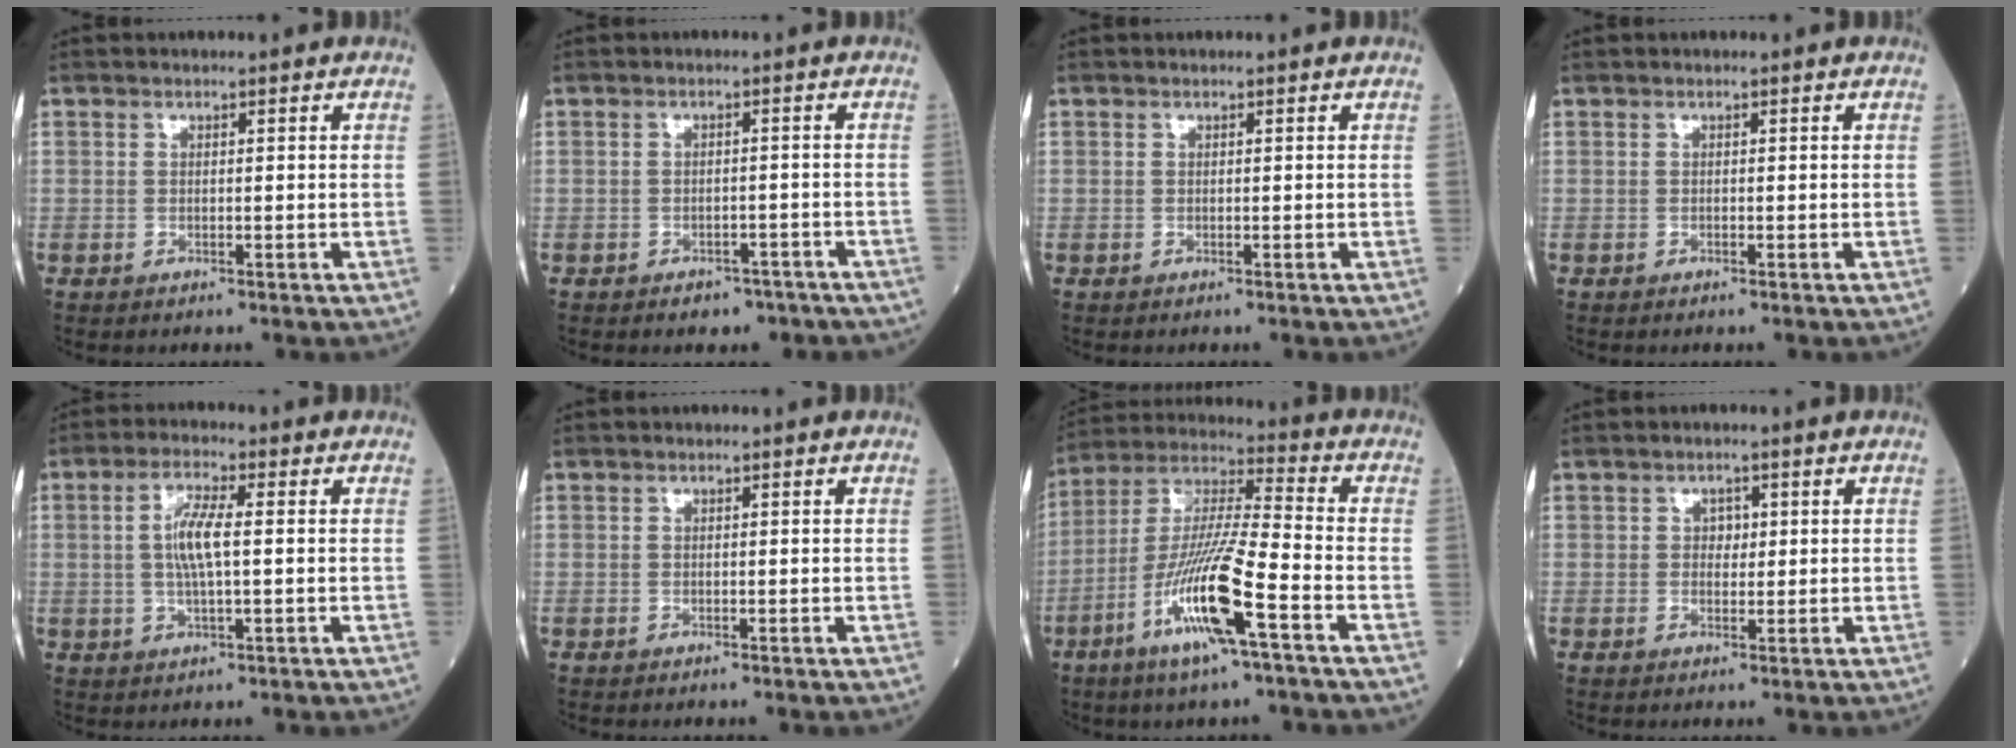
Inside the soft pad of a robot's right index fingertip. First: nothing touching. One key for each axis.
{"total": 4.4, "fx": -3.4, "fy": 2.4, "fz": 1.3, "tx": -0.016, "ty": 0.008, "tz": -0.033}
{"total": 0.0}
{"total": 0.0}
{"total": 5.7, "fx": 0.4, "fy": 1.0, "fz": 5.6, "tx": -0.117, "ty": 0.005, "tz": 0.006}
{"total": 0.0}
{"total": 14.7, "fx": -6.3, "fy": 0.5, "fz": 13.3, "tx": -0.270, "ty": -0.012, "tz": -0.120}
{"total": 1.7, "fx": 0.3, "fy": 1.3, "fz": 1.0, "tx": -0.006, "ty": 0.001, "tz": 0.003}